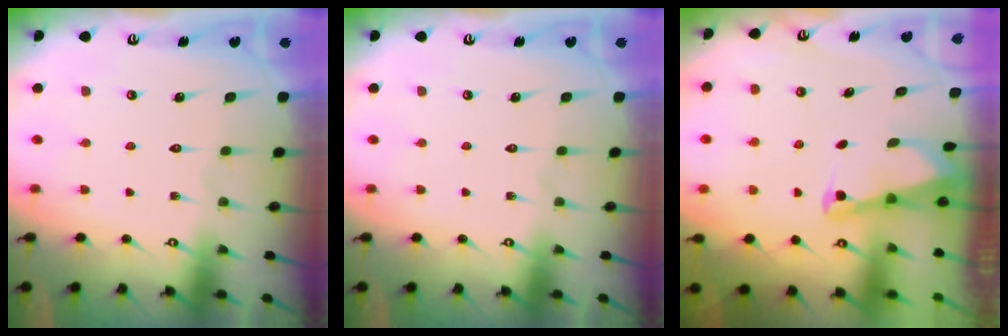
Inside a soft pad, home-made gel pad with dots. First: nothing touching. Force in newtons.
{"total": 0.0}
{"total": 2.0, "press": 2.0, "slide": 0.4}